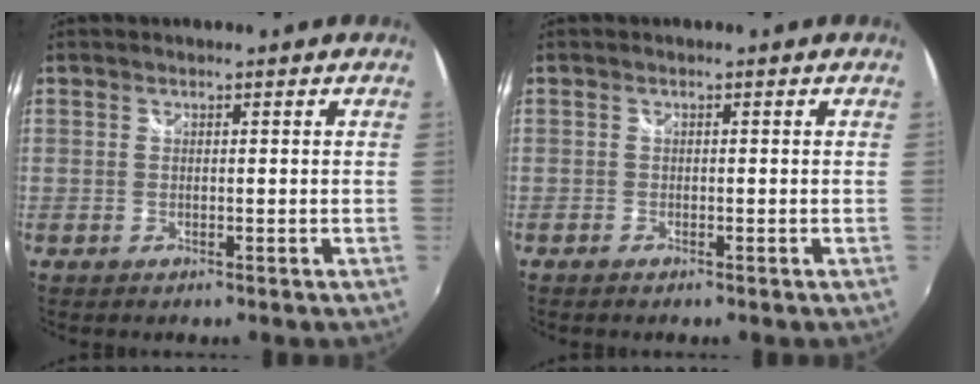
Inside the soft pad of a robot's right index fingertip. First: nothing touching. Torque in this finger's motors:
{"motor_torque": [-0.18, 0.10, -0.03, -0.01]}